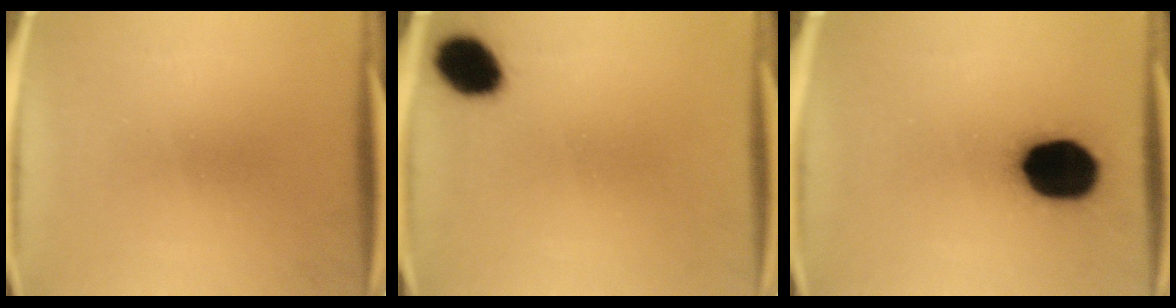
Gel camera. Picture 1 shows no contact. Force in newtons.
{"total": 8.2}
{"total": 18.3}